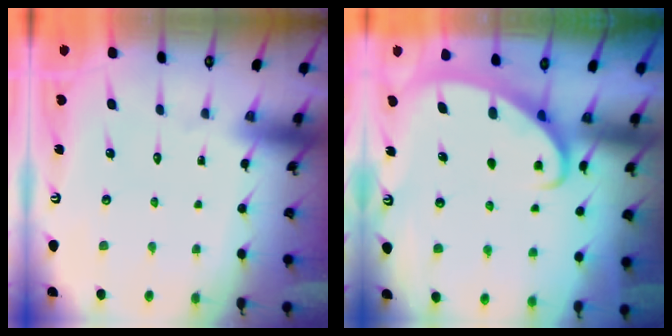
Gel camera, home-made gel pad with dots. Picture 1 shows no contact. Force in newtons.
{"total": 2.4, "press": 2.4, "slide": 0.4}